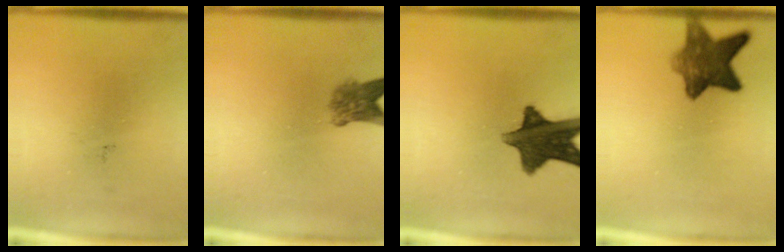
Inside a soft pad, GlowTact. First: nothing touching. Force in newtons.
{"total": 4.1}
{"total": 12.3}
{"total": 8.5}